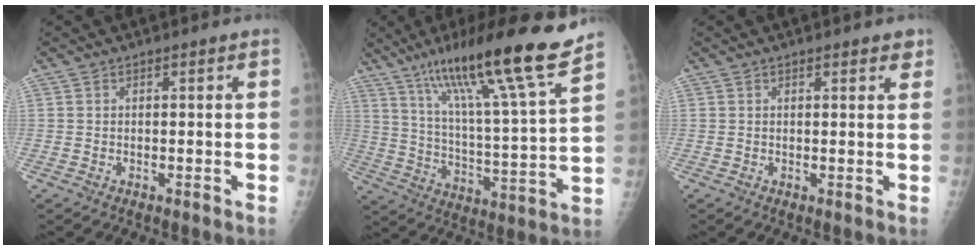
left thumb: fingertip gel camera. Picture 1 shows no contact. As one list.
[{"total": 23.3, "force": [16.4, 1.1, 16.5], "torque": [-0.252, -0.063, 0.277]}, {"total": 2.6, "force": [1.8, 1.0, 1.6], "torque": [-0.006, -0.005, 0.020]}]